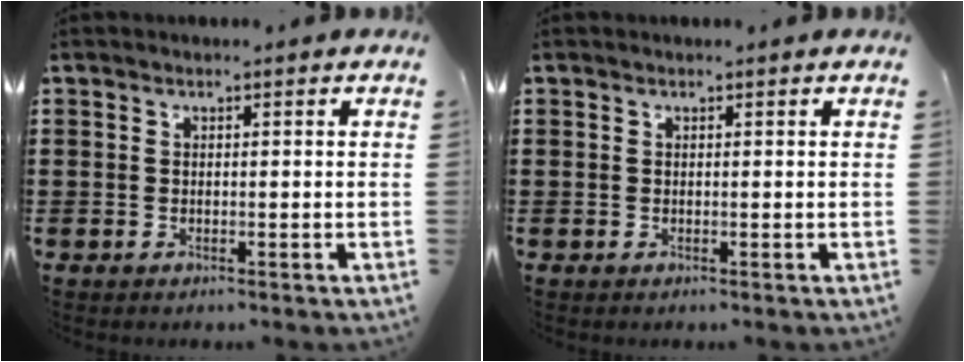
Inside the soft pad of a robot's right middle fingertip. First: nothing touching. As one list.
[{"total": 0.0}]